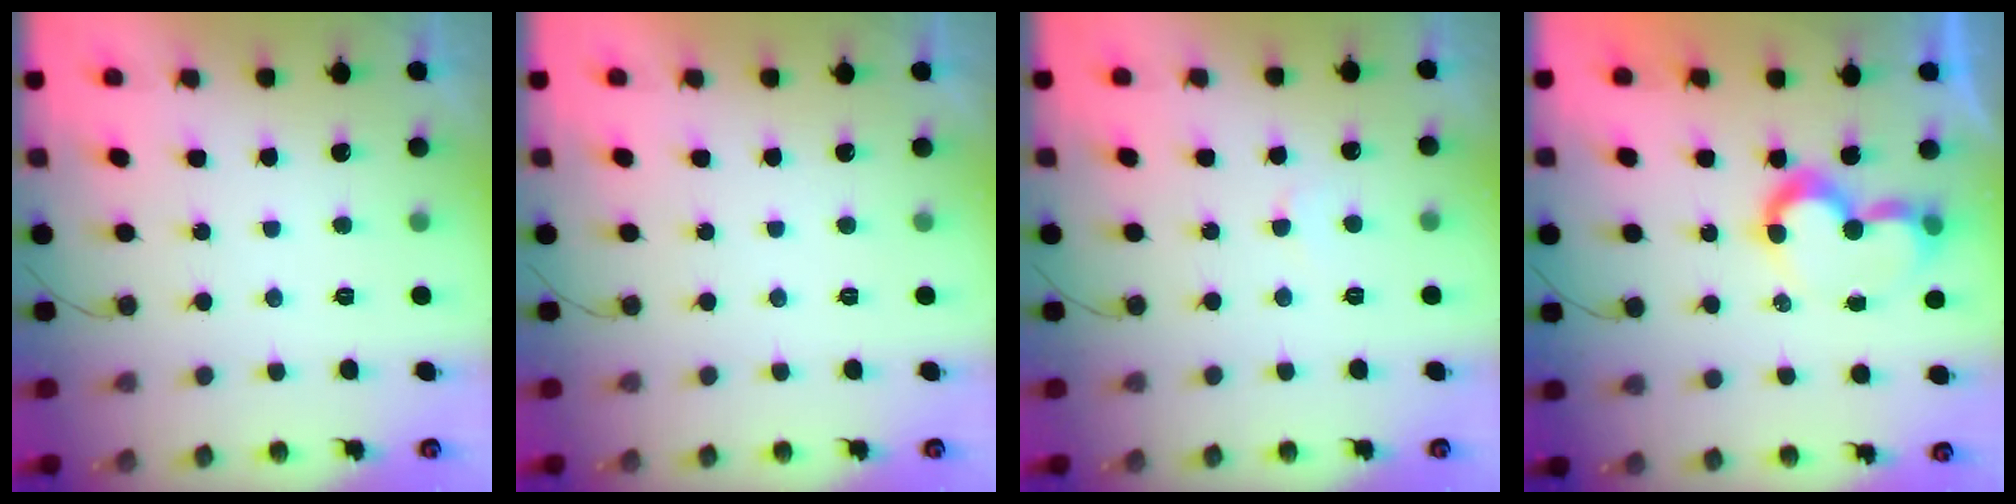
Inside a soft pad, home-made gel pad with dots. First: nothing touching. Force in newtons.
{"total": 2.0, "press": 2.0, "slide": 0.1}
{"total": 2.9, "press": 2.9, "slide": 0.3}
{"total": 9.4, "press": 9.3, "slide": 1.2}